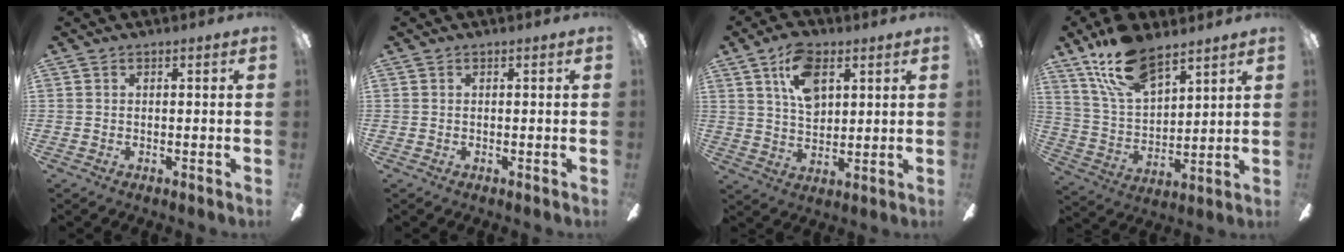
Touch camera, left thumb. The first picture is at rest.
{"total": 0.0}
{"total": 11.0, "force": [5.0, 6.6, 7.2], "torque": [-0.118, 0.002, 0.092]}
{"total": 16.6, "force": [11.4, 7.4, 9.5], "torque": [-0.186, -0.045, 0.209]}